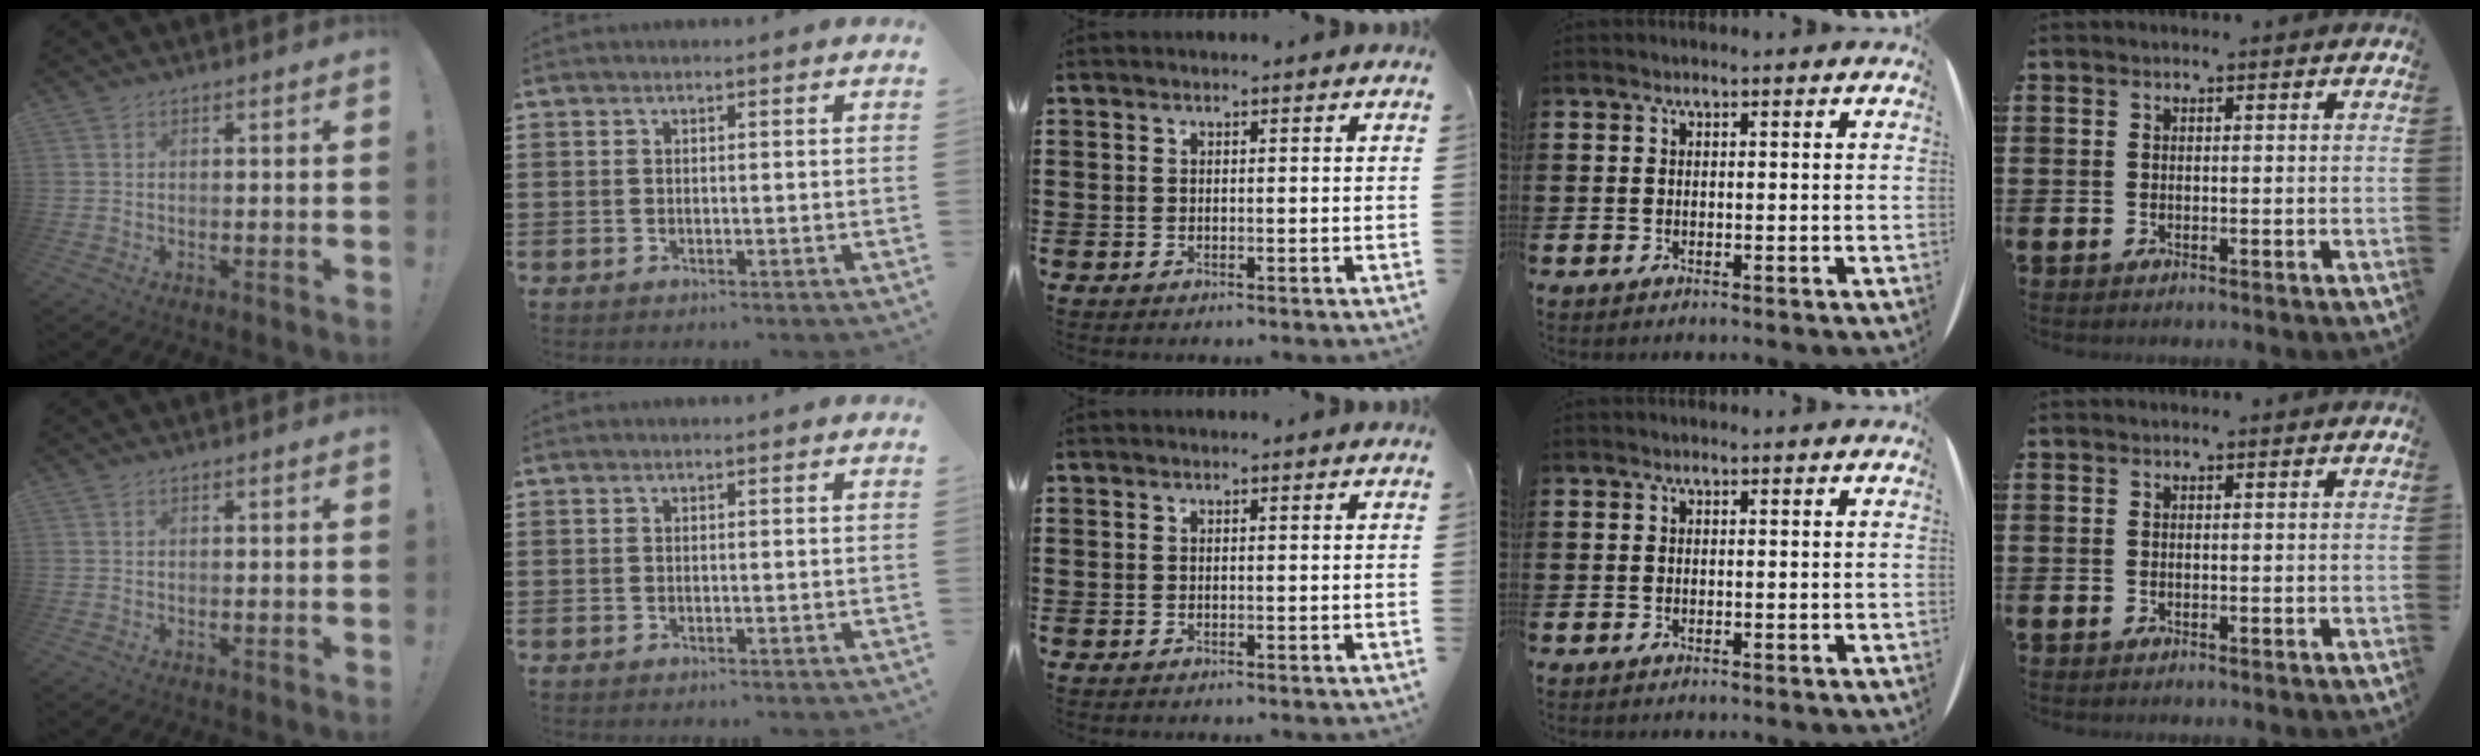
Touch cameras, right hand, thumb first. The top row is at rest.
{}